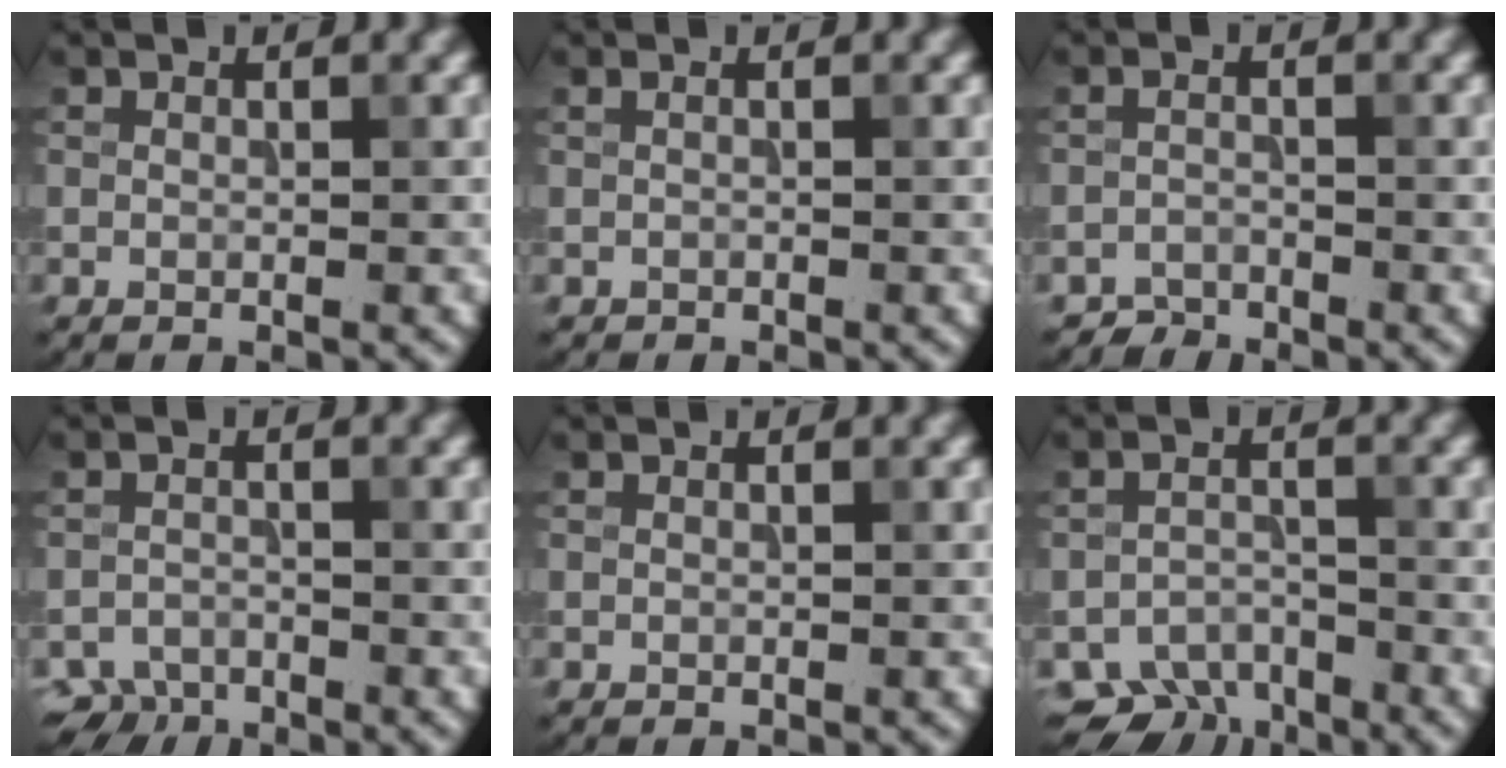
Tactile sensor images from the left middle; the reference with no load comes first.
{"total": 0.0}
{"total": 1.7, "force": [-1.6, 0.3, -0.1], "torque": [0.006, 0.004, -0.033]}
{"total": 2.8, "force": [-2.5, 1.2, 0.4], "torque": [-0.004, -0.003, -0.046]}
{"total": 0.0}
{"total": 5.4, "force": [-4.6, 2.4, 1.5], "torque": [-0.018, -0.013, -0.075]}